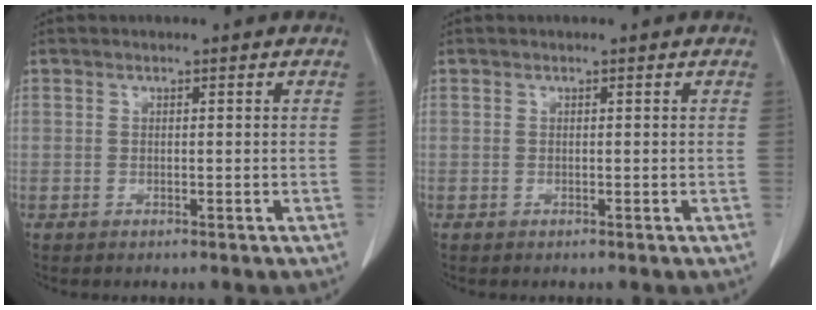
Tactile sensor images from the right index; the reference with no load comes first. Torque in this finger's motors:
{"motor_torque": [0.00, 0.00, 0.00, 0.00]}